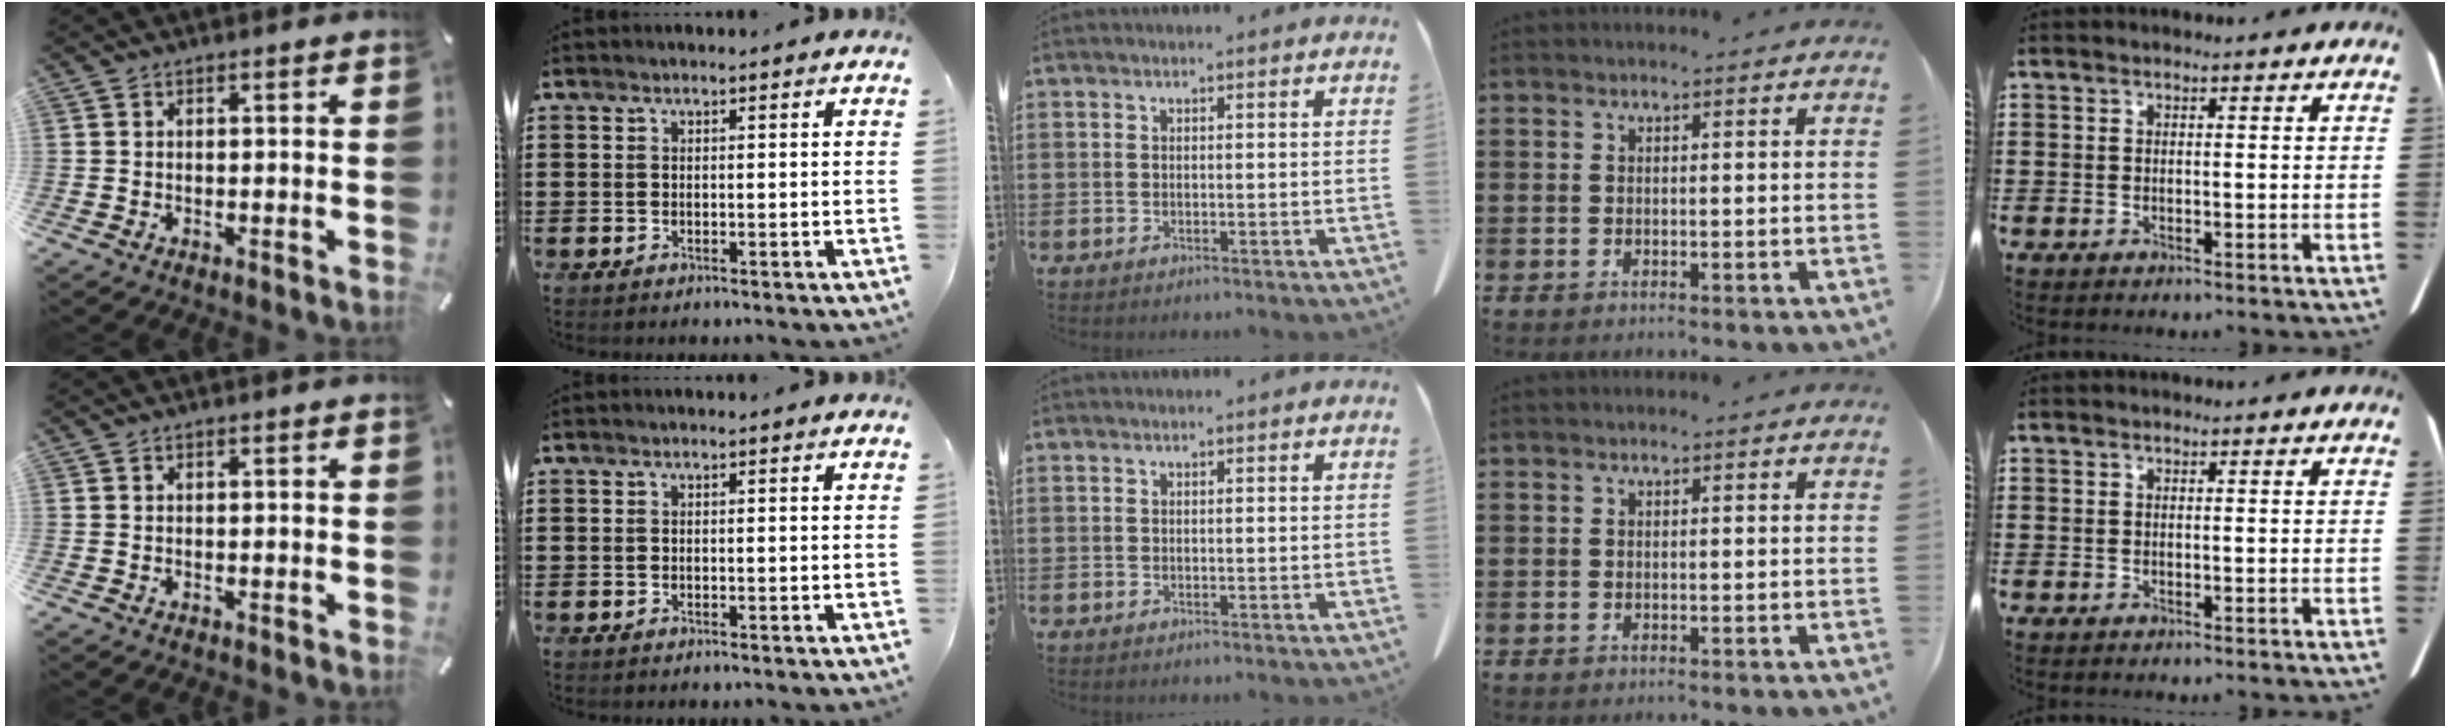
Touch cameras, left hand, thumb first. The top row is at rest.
{}